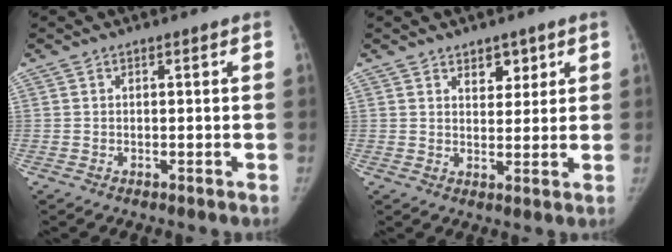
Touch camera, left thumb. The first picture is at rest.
{"total": 3.9, "force": [2.4, 2.5, 1.9], "torque": [0.004, -0.014, 0.037]}